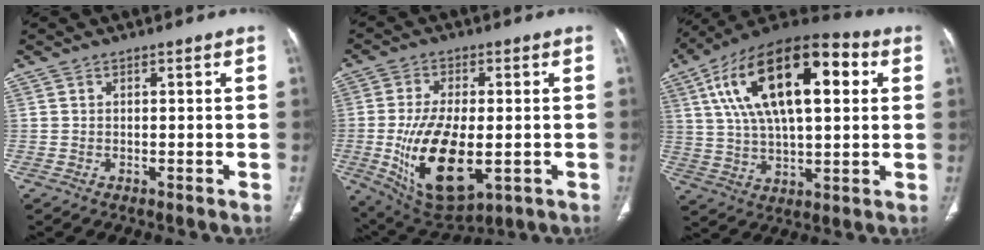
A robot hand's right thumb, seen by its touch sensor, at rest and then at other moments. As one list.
[{"total": 16.9, "force": [-3.1, 8.4, 14.4], "torque": [-0.258, -0.014, -0.032]}, {"total": 25.6, "force": [7.5, 11.7, 21.5], "torque": [-0.363, 0.017, 0.119]}]